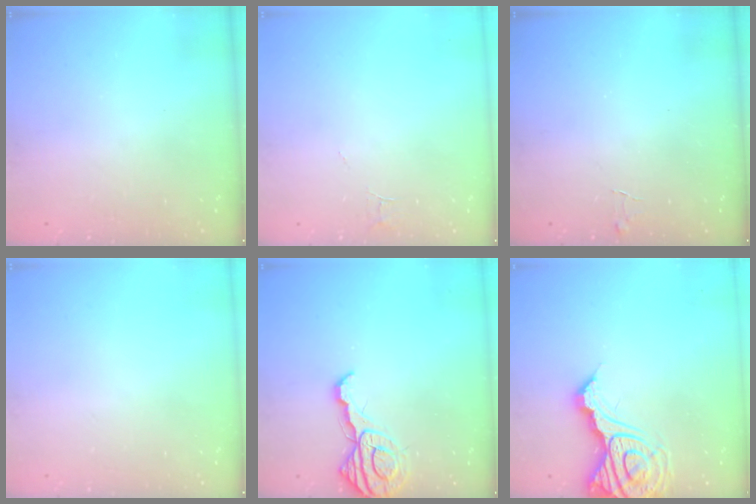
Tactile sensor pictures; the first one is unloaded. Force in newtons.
{"total": 3.5, "press": 3.5, "slide": 0.2}
{"total": 3.5, "press": 3.4, "slide": 0.3}
{"total": 0.0}
{"total": 11.1, "press": 11.1, "slide": 1.2}
{"total": 15.4, "press": 15.3, "slide": 1.7}